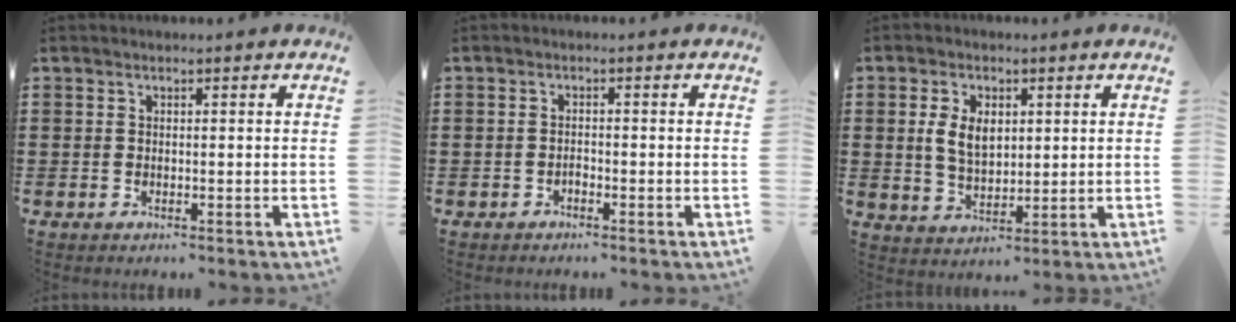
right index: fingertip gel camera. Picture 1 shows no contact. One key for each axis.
{"total": 0.9, "fx": -0.7, "fy": 0.4, "fz": 0.4, "tx": -0.010, "ty": -0.002, "tz": -0.014}
{"total": 5.6, "fx": 1.1, "fy": 3.5, "fz": 4.2, "tx": -0.091, "ty": 0.006, "tz": 0.015}